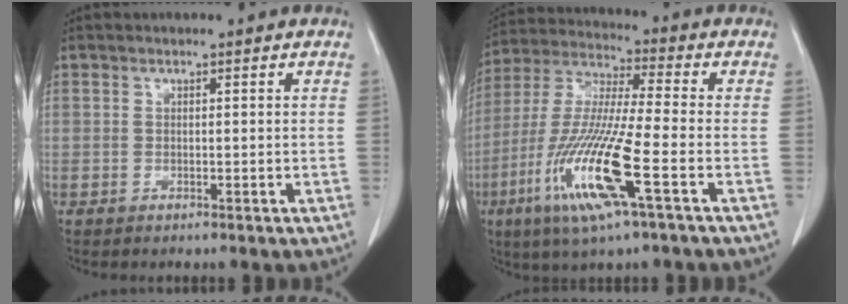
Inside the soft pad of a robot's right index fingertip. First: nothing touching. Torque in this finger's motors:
{"motor_torque": [2.14, 0.00, 1.05, 0.21]}